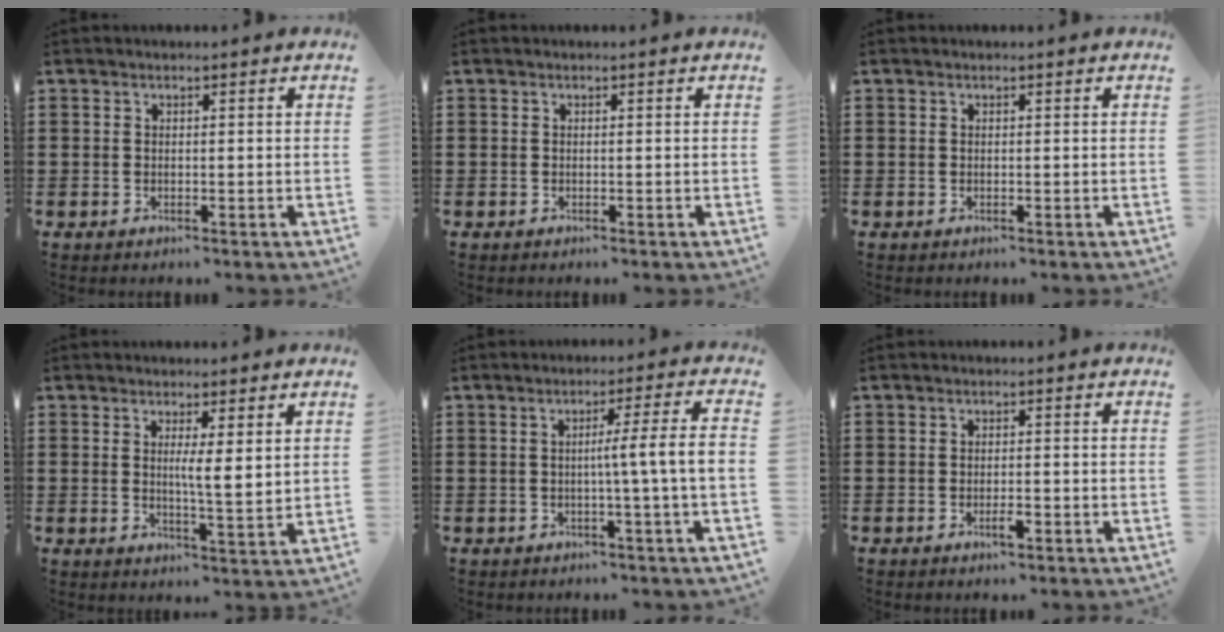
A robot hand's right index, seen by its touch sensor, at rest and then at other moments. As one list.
[{"total": 0.0}, {"total": 0.0}, {"total": 3.8, "force": [1.4, 0.2, 3.5], "torque": [-0.064, -0.007, 0.021]}, {"total": 5.9, "force": [-0.6, -1.0, 5.8], "torque": [-0.105, -0.010, -0.016]}, {"total": 2.1, "force": [-1.0, 0.5, 1.7], "torque": [-0.031, 0.000, -0.018]}]